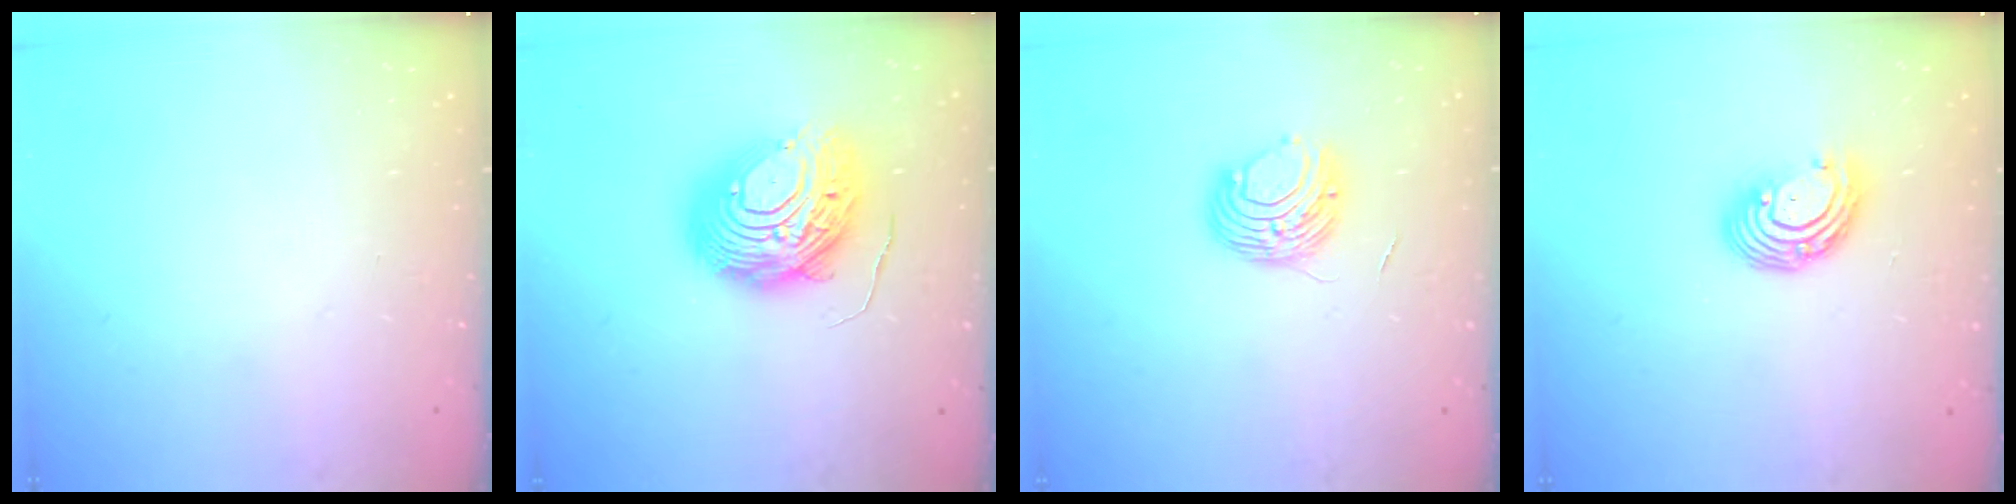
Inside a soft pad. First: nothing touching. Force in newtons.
{"total": 13.9, "press": 13.9, "slide": 1.4}
{"total": 8.7, "press": 8.6, "slide": 0.8}
{"total": 8.1, "press": 8.0, "slide": 1.5}